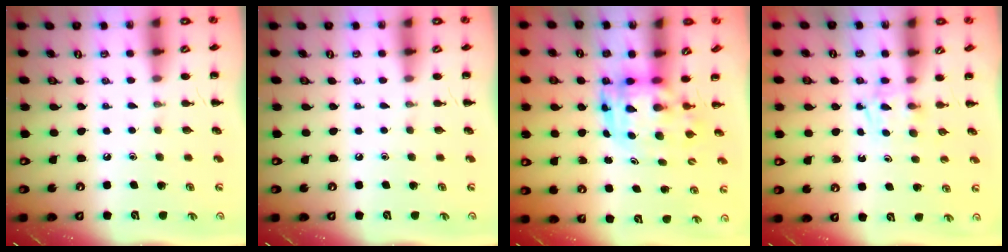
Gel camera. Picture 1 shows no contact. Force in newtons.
{"total": 0.0}
{"total": 3.8, "press": 3.7, "slide": 0.9}
{"total": 2.7, "press": 2.4, "slide": 1.1}